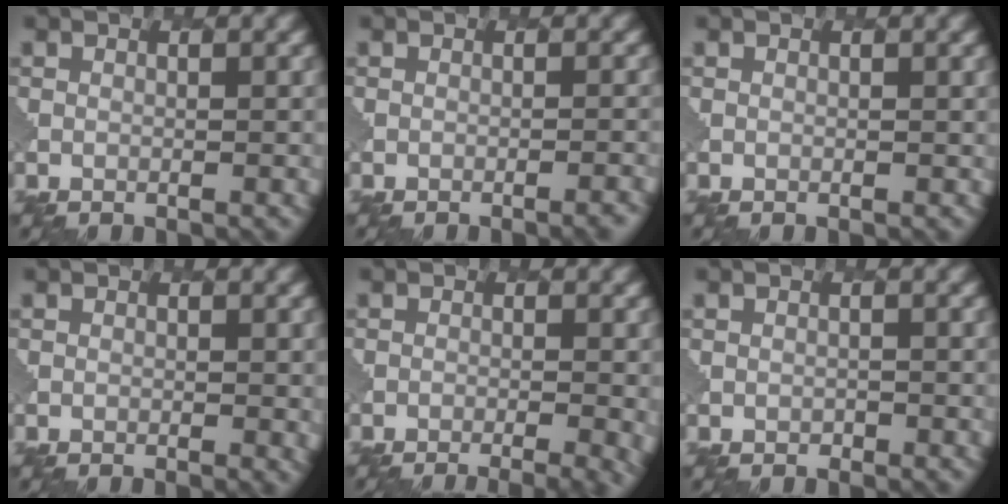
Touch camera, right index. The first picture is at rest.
{"total": 1.7, "force": [-1.1, 0.5, 1.1], "torque": [0.002, 0.014, -0.019]}
{"total": 0.0}
{"total": 1.7, "force": [-0.1, 0.8, 1.5], "torque": [-0.012, -0.002, 0.001]}
{"total": 5.8, "force": [-2.9, 2.3, 4.4], "torque": [-0.033, 0.000, -0.031]}
{"total": 0.7, "force": [-0.2, 0.3, -0.5], "torque": [0.002, -0.001, -0.005]}